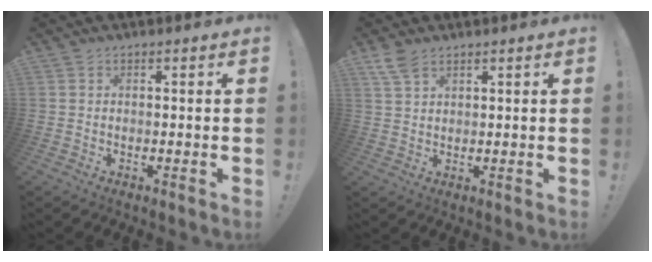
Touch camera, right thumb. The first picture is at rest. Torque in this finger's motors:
{"motor_torque": [-0.23, 0.20, 0.16, -0.07, 0.11]}